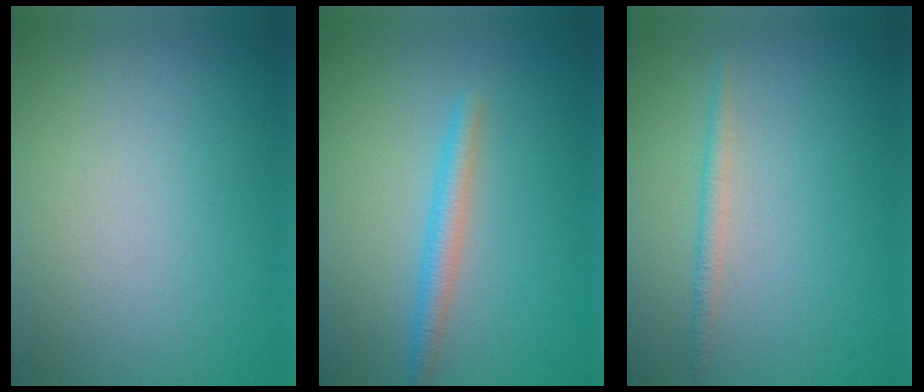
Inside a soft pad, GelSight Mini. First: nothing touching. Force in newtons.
{"total": 2.3, "press": 2.2, "slide": 0.2}
{"total": 1.2, "press": 1.2, "slide": 0.1}